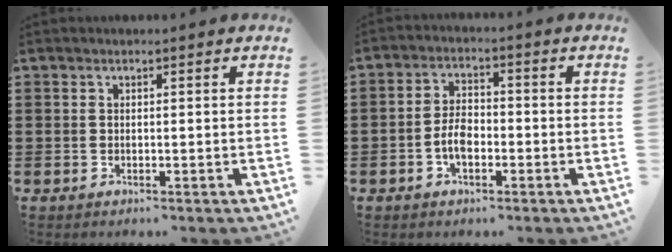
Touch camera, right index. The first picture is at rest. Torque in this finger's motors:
{"motor_torque": [0.90, 1.24, 0.10, 0.03]}